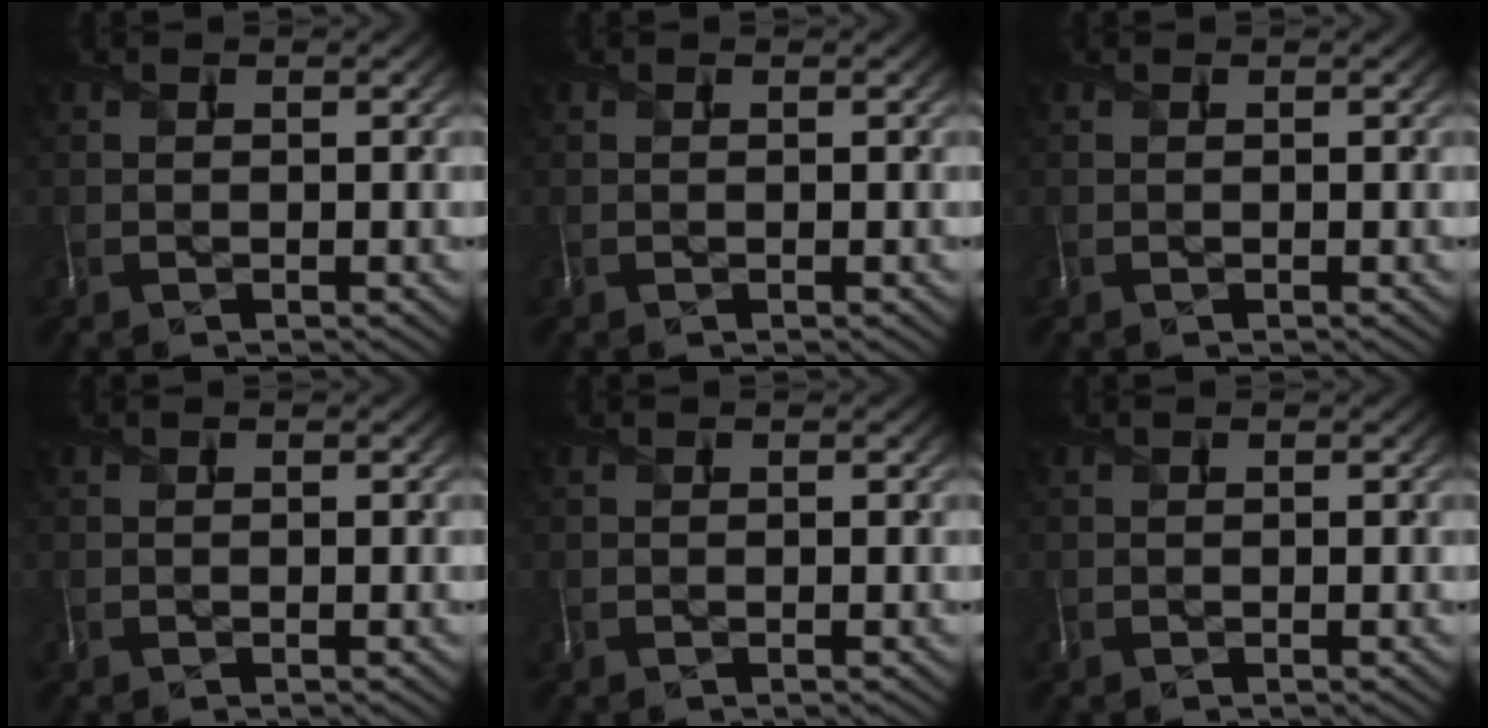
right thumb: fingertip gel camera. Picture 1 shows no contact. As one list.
[{"total": 0.0}, {"total": 0.0}, {"total": 0.0}, {"total": 0.0}, {"total": 0.0}]